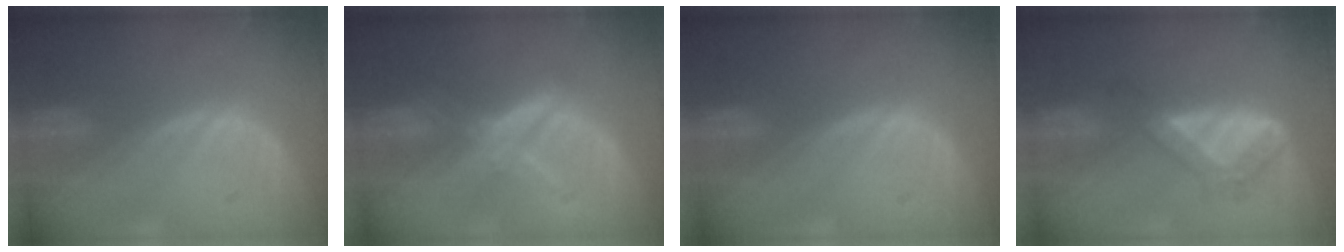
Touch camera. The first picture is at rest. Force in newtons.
{"total": 6.0, "press": 5.4, "slide": 2.5}
{"total": 0.0}
{"total": 5.3, "press": 4.6, "slide": 2.6}